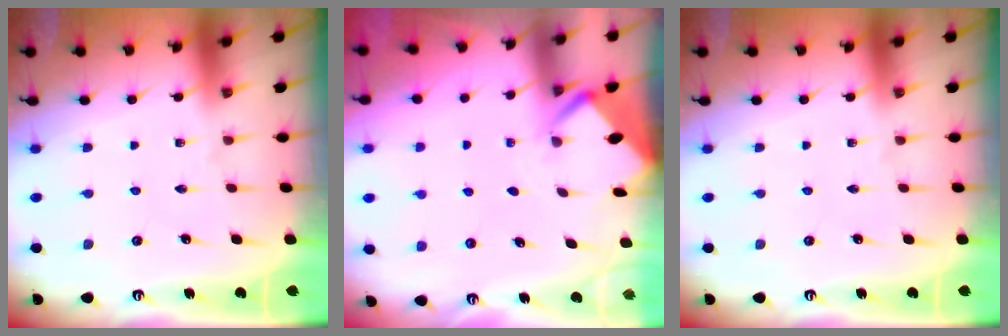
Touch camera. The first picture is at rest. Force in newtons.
{"total": 2.5, "press": 2.5, "slide": 0.2}
{"total": 0.0}